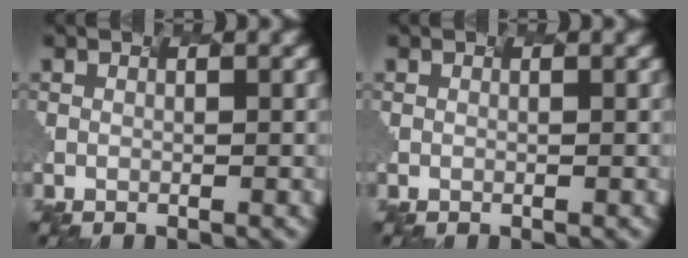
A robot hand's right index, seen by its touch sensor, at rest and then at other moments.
{"total": 0.0}